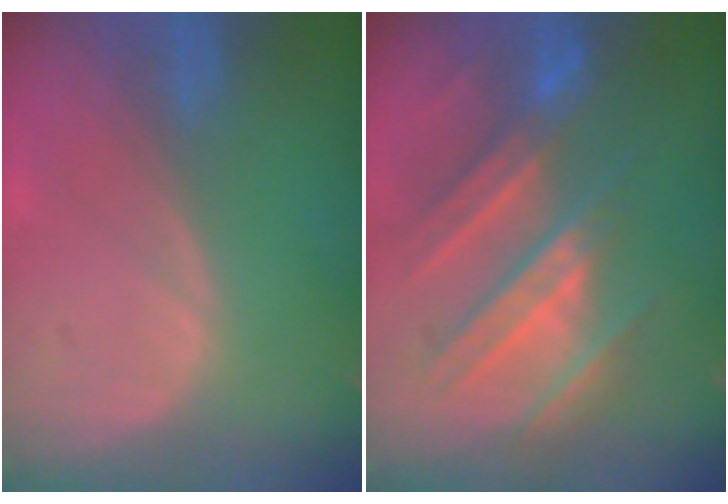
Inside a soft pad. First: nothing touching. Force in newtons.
{"total": 9.9, "press": 9.6, "slide": 2.3}